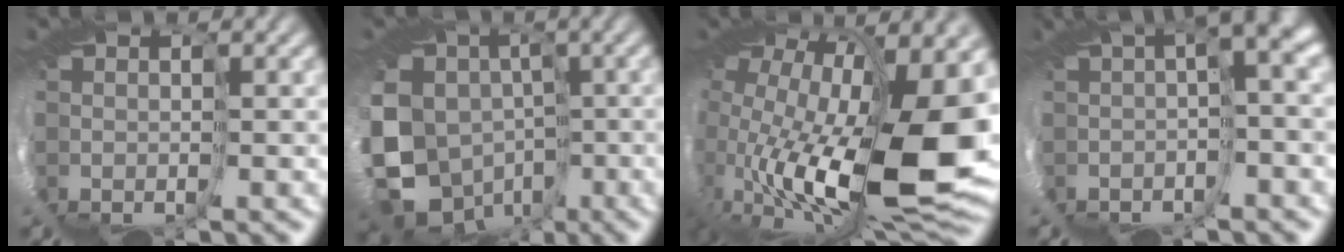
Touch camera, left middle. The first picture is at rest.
{"total": 9.8, "force": [-2.0, 9.2, 2.7], "torque": [-0.121, -0.033, -0.047]}
{"total": 12.0, "force": [0.9, 4.0, 11.3], "torque": [-0.236, -0.050, 0.037]}
{"total": 3.1, "force": [-0.2, -2.4, 2.0], "torque": [-0.040, -0.002, -0.005]}